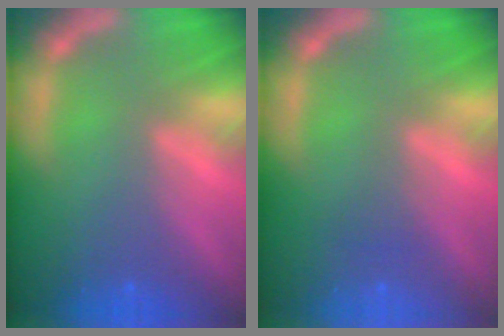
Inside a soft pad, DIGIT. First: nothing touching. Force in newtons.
{"total": 1.0}